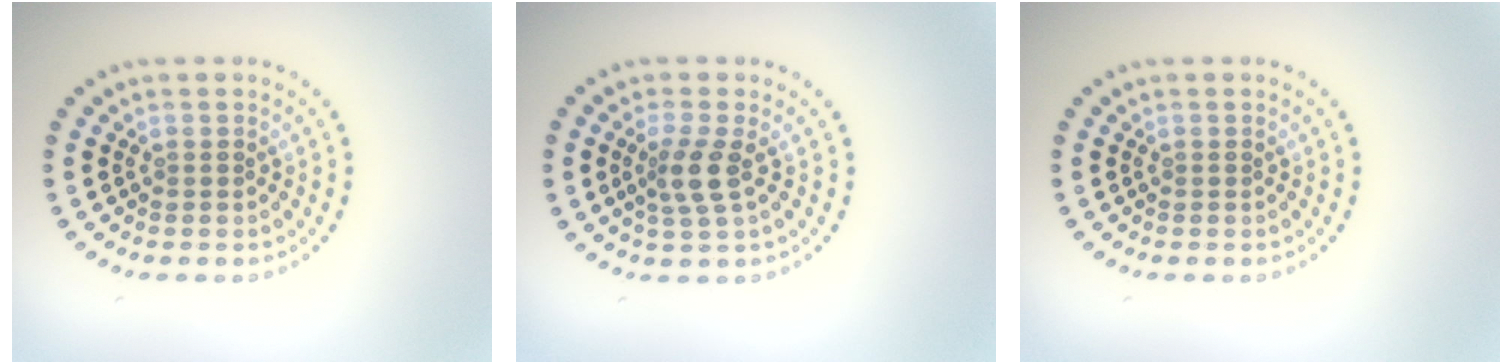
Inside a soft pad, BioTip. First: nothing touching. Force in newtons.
{"total": 2.5, "press": 2.0, "slide": 1.6}
{"total": 0.0}